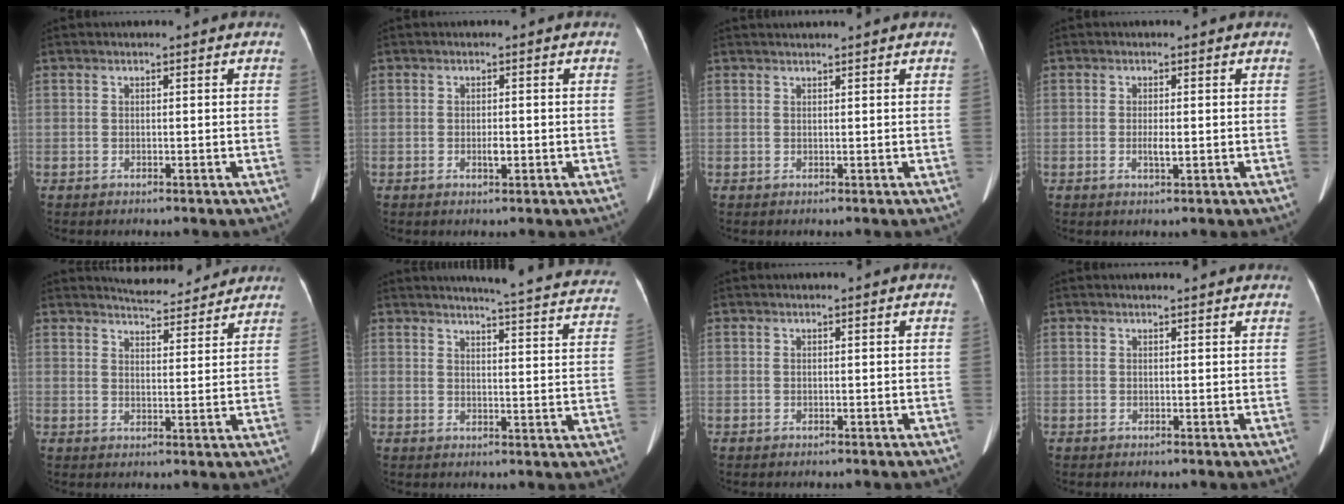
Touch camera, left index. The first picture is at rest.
{"total": 1.5, "force": [-0.5, 0.5, 1.3], "torque": [-0.026, -0.002, -0.008]}
{"total": 3.4, "force": [3.2, -0.3, 0.9], "torque": [-0.010, 0.024, 0.043]}
{"total": 1.7, "force": [-0.3, 0.4, 1.6], "torque": [-0.034, -0.003, -0.006]}
{"total": 8.2, "force": [8.0, 1.6, 1.4], "torque": [-0.021, 0.004, 0.103]}
{"total": 20.6, "force": [19.6, 1.3, 6.2], "torque": [-0.072, -0.076, 0.208]}
{"total": 0.0}
{"total": 2.4, "force": [2.3, 0.1, 0.6], "torque": [-0.010, 0.008, 0.023]}